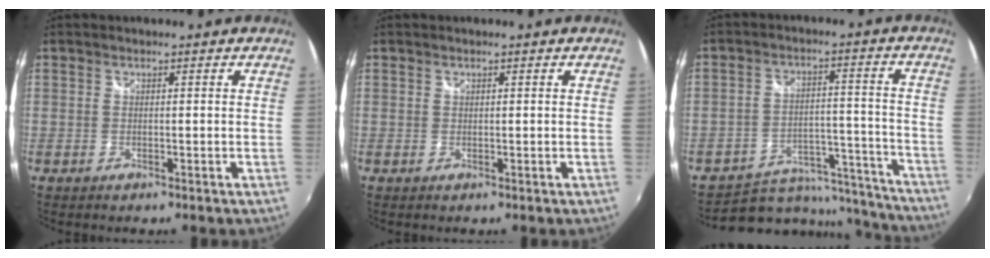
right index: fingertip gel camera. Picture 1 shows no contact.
{"total": 0.0}
{"total": 16.2, "force": [-14.2, 7.2, 3.2], "torque": [-0.054, 0.052, -0.180]}